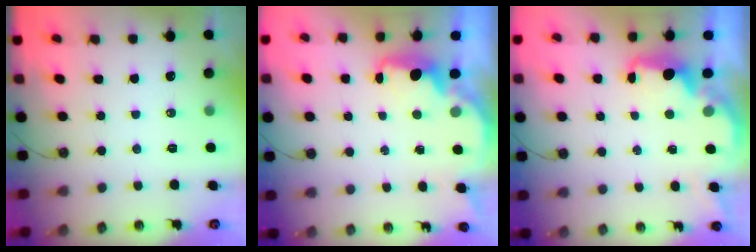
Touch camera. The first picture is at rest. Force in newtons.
{"total": 2.4, "press": 2.3, "slide": 0.8}
{"total": 2.3, "press": 2.2, "slide": 0.9}